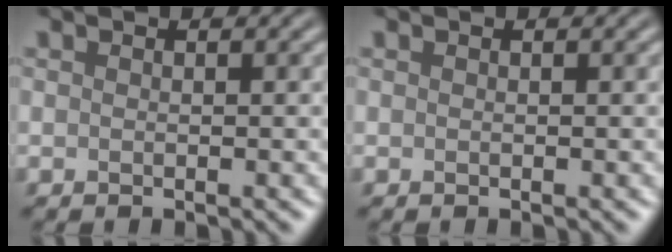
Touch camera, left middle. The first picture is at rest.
{"total": 0.0}